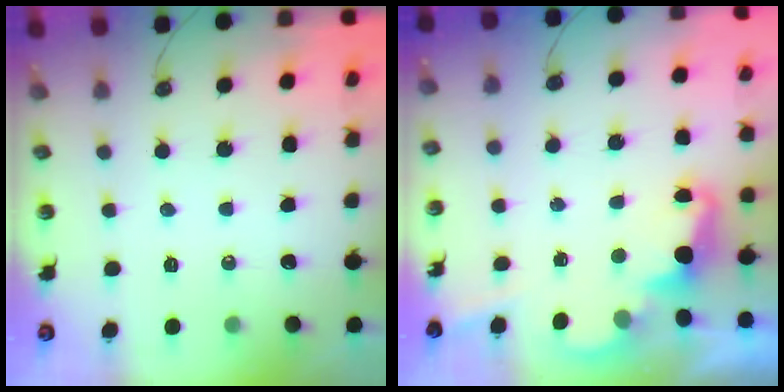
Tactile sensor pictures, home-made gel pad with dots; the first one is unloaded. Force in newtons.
{"total": 2.4, "press": 2.3, "slide": 0.5}